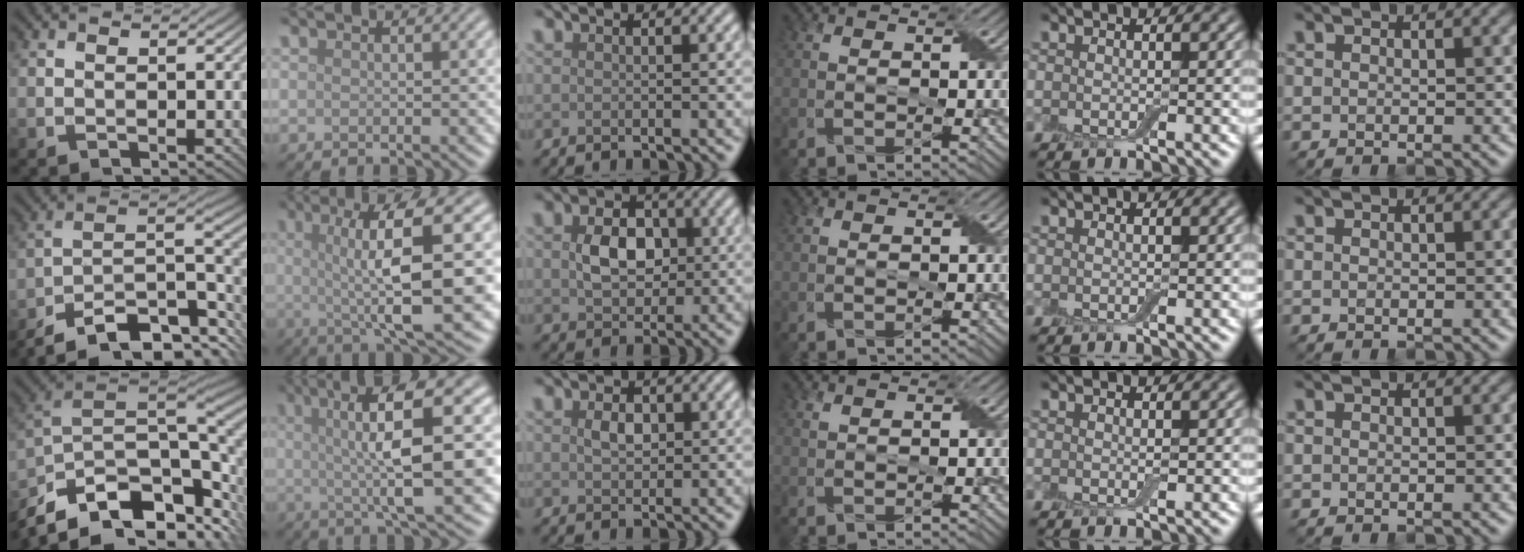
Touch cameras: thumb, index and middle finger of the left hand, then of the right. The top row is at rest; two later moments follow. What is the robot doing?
{"motion": "wrap", "object": "adhesive wrap"}